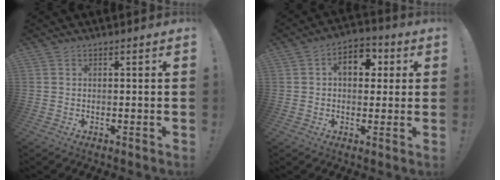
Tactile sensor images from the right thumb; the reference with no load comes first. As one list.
[{"total": 9.4, "force": [2.1, 6.2, 6.7], "torque": [-0.098, 0.014, 0.036]}]